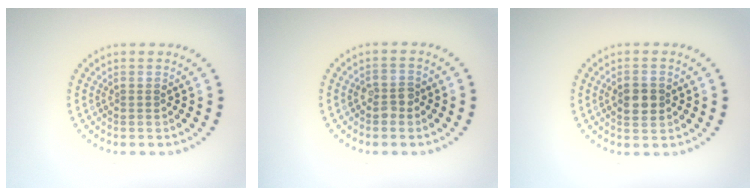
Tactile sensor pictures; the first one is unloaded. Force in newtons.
{"total": 1.7, "press": 1.7, "slide": 0.4}
{"total": 3.0, "press": 3.0, "slide": 0.1}